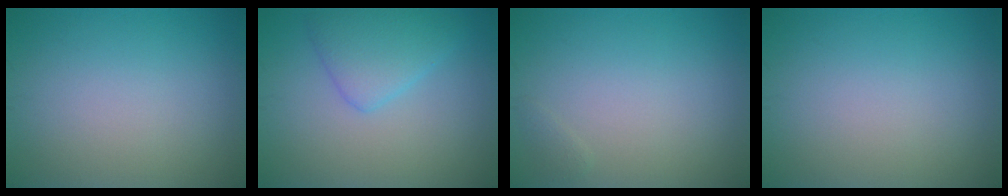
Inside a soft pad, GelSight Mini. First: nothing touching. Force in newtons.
{"total": 3.4, "press": 3.4, "slide": 0.3}
{"total": 0.6, "press": 0.5, "slide": 0.1}
{"total": 0.0}